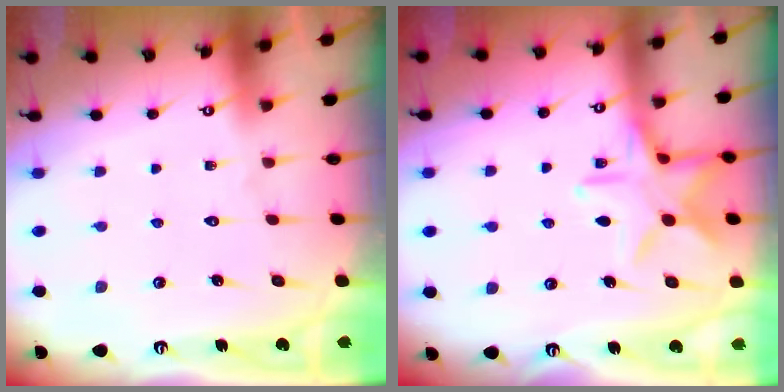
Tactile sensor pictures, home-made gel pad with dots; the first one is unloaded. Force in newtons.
{"total": 12.6, "press": 12.6, "slide": 0.9}